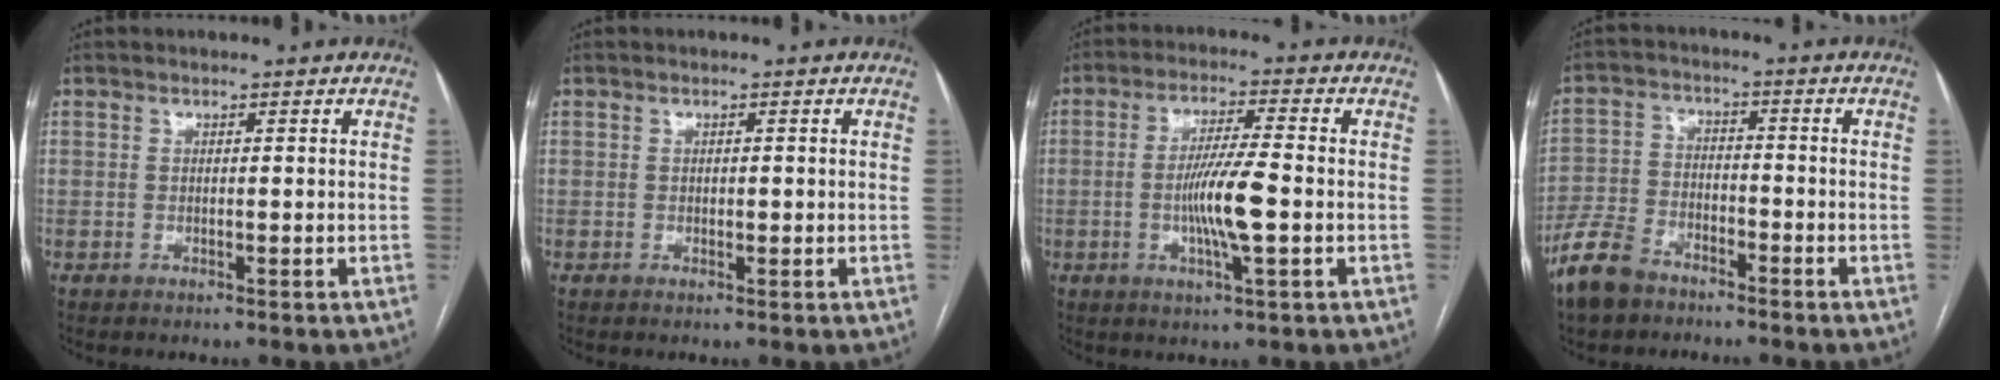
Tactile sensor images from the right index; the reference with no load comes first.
{"total": 0.6, "force": [0.0, 0.4, 0.5], "torque": [-0.005, 0.000, 0.000]}
{"total": 8.1, "force": [-1.5, 0.3, 8.0], "torque": [-0.152, -0.005, -0.030]}
{"total": 7.9, "force": [-5.9, 4.1, 3.3], "torque": [-0.086, -0.004, -0.114]}